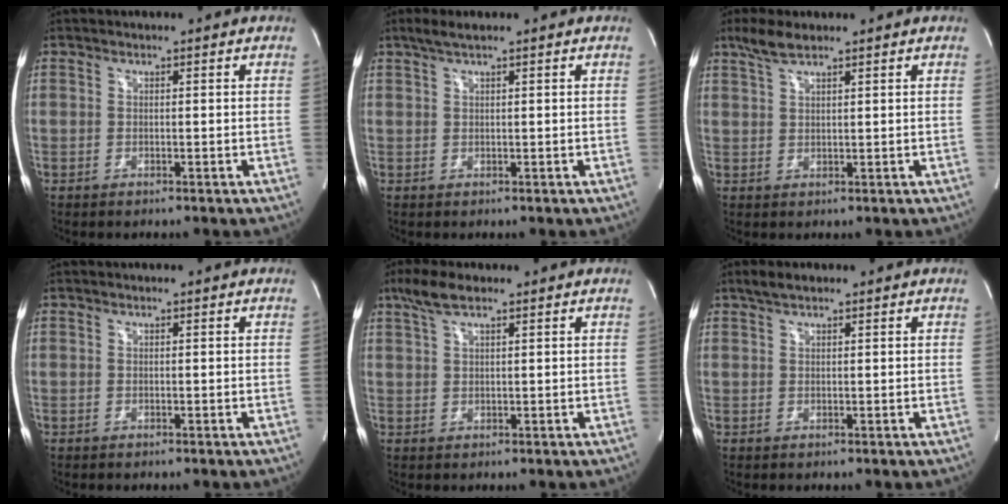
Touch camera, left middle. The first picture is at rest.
{"total": 2.2, "force": [1.6, 0.0, 1.6], "torque": [-0.040, 0.012, 0.032]}
{"total": 3.7, "force": [2.9, 0.6, 2.3], "torque": [-0.056, 0.010, 0.061]}
{"total": 0.0}
{"total": 4.5, "force": [3.1, 1.0, 3.1], "torque": [-0.072, 0.017, 0.062]}
{"total": 2.3, "force": [1.7, 0.7, 1.4], "torque": [-0.031, 0.015, 0.033]}